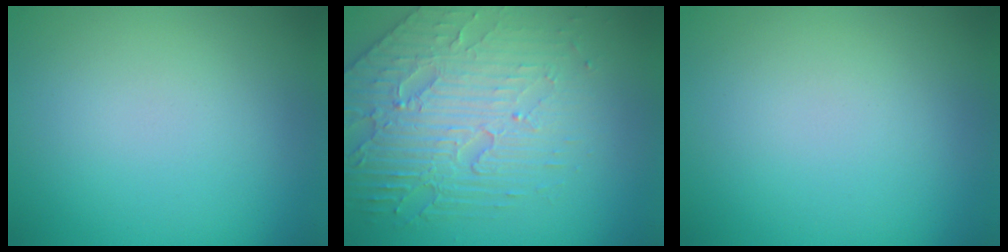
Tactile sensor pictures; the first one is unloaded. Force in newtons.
{"total": 6.0, "press": 4.9, "slide": 3.5}
{"total": 0.0}